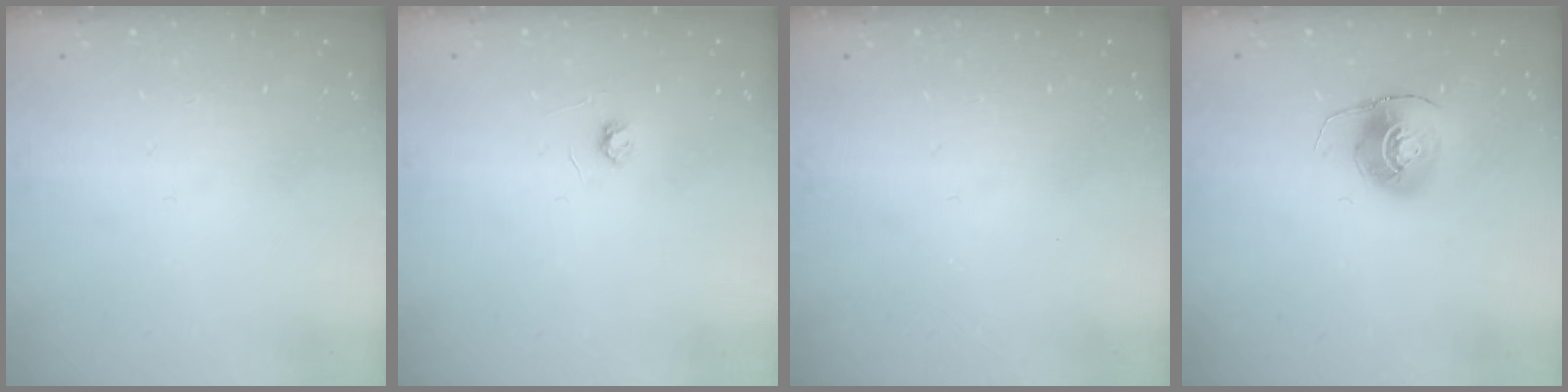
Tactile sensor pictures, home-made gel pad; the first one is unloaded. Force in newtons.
{"total": 2.6, "press": 2.6, "slide": 0.3}
{"total": 0.0}
{"total": 7.9, "press": 7.9, "slide": 0.1}